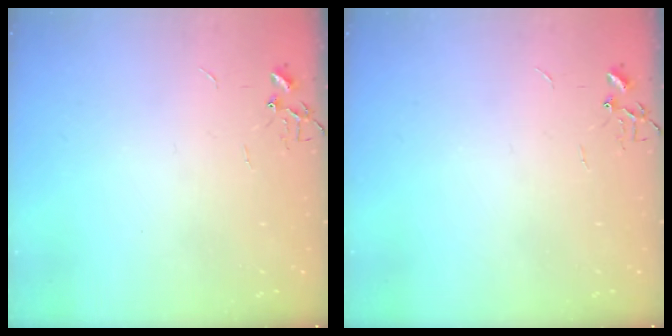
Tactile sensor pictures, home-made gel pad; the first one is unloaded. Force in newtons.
{"total": 0.0}